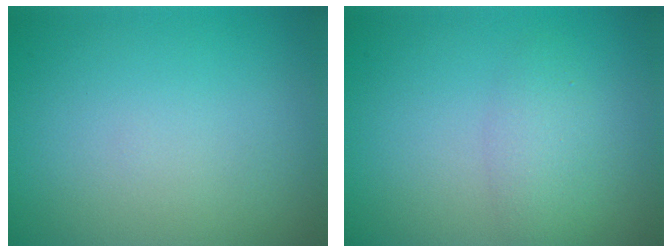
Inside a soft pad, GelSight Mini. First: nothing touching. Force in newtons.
{"total": 2.2, "press": 2.1, "slide": 0.2}